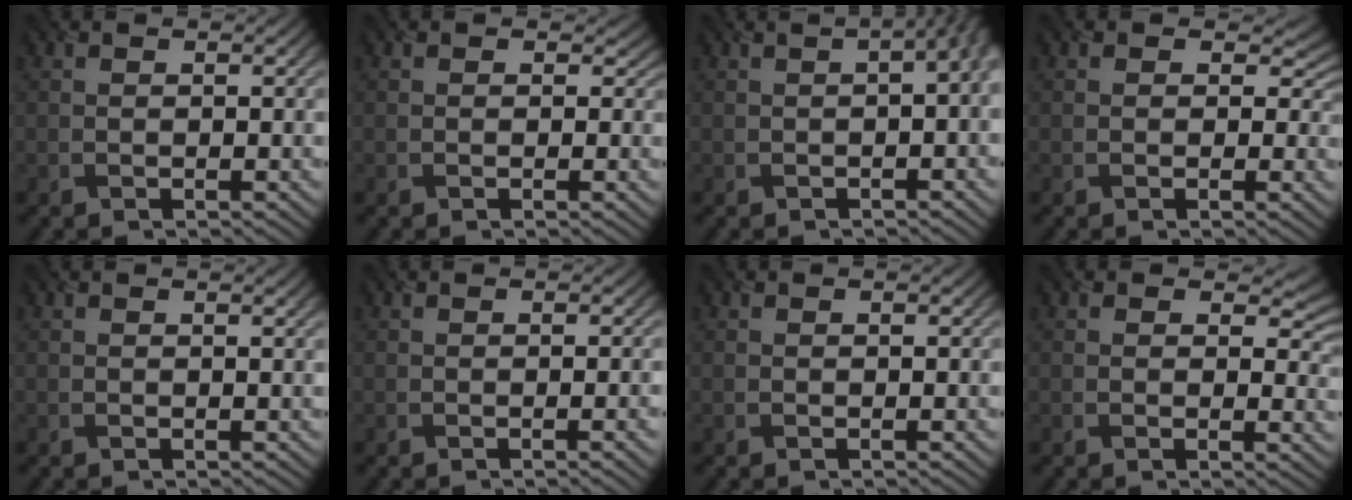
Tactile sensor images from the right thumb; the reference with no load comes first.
{"total": 1.0, "force": [0.1, 0.9, 0.4], "torque": [-0.006, -0.004, 0.002]}
{"total": 4.6, "force": [-0.2, 1.9, 4.2], "torque": [-0.042, 0.001, 0.007]}
{"total": 2.9, "force": [0.4, 2.3, 1.7], "torque": [-0.020, -0.008, 0.002]}
{"total": 0.8, "force": [0.6, -0.1, 0.5], "torque": [-0.008, 0.000, 0.010]}
{"total": 1.6, "force": [-0.4, 0.1, 1.6], "torque": [-0.022, -0.003, -0.004]}
{"total": 0.0}
{"total": 3.9, "force": [1.6, 2.6, 2.5], "torque": [-0.034, -0.013, 0.018]}